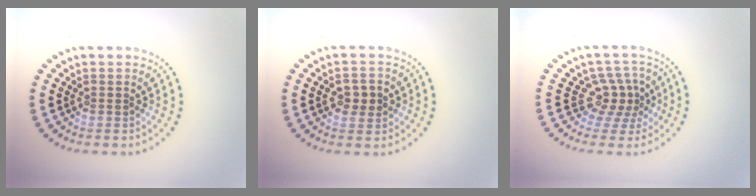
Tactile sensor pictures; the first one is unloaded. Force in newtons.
{"total": 2.5, "press": 2.5, "slide": 0.1}
{"total": 2.9, "press": 2.2, "slide": 2.0}